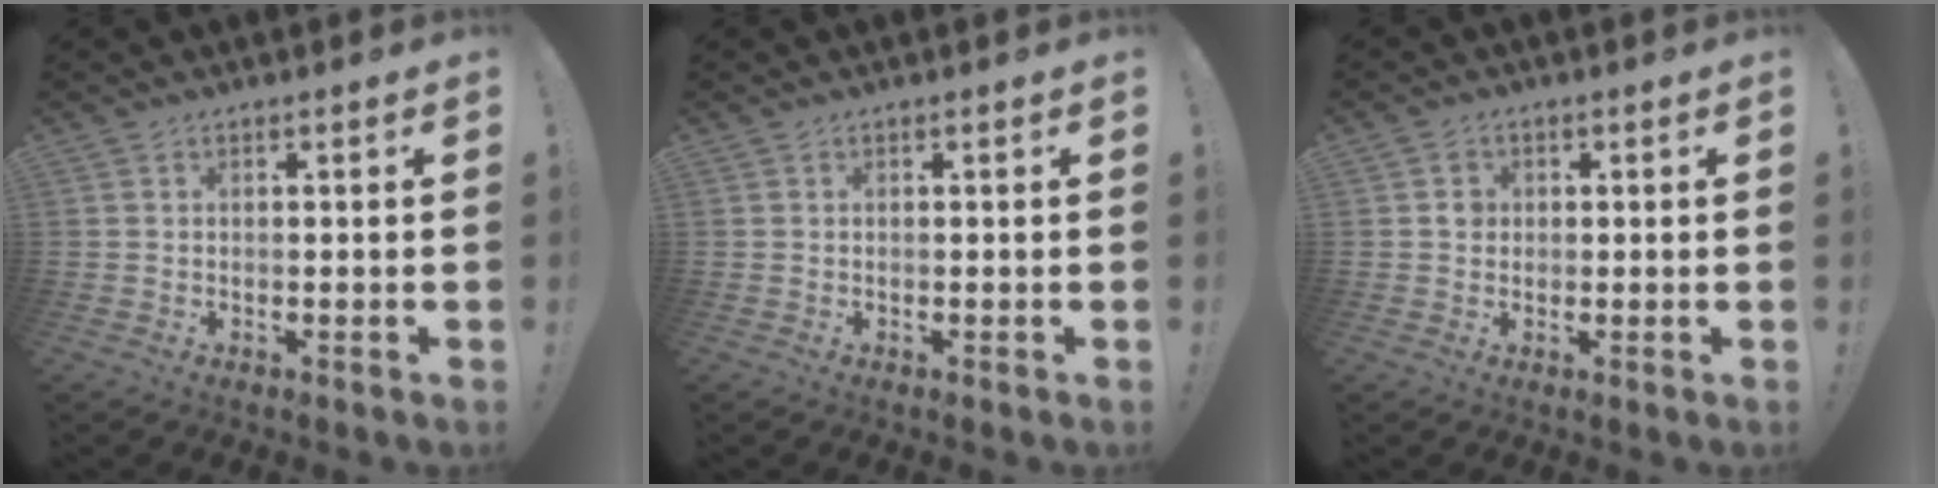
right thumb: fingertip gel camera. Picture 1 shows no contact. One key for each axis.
{"total": 0.0}
{"total": 2.6, "fx": 0.2, "fy": 2.4, "fz": 0.9, "tx": -0.001, "ty": 0.000, "tz": -0.001}